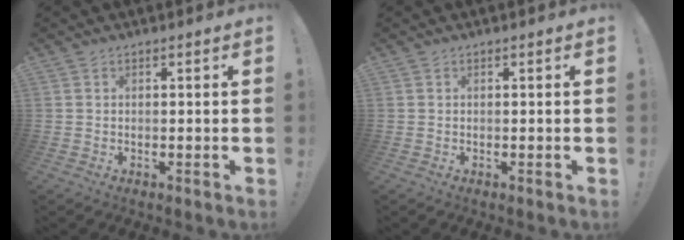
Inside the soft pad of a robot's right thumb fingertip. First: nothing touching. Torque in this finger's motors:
{"motor_torque": [-0.02, 0.02, 0.00, 0.00, 0.00]}